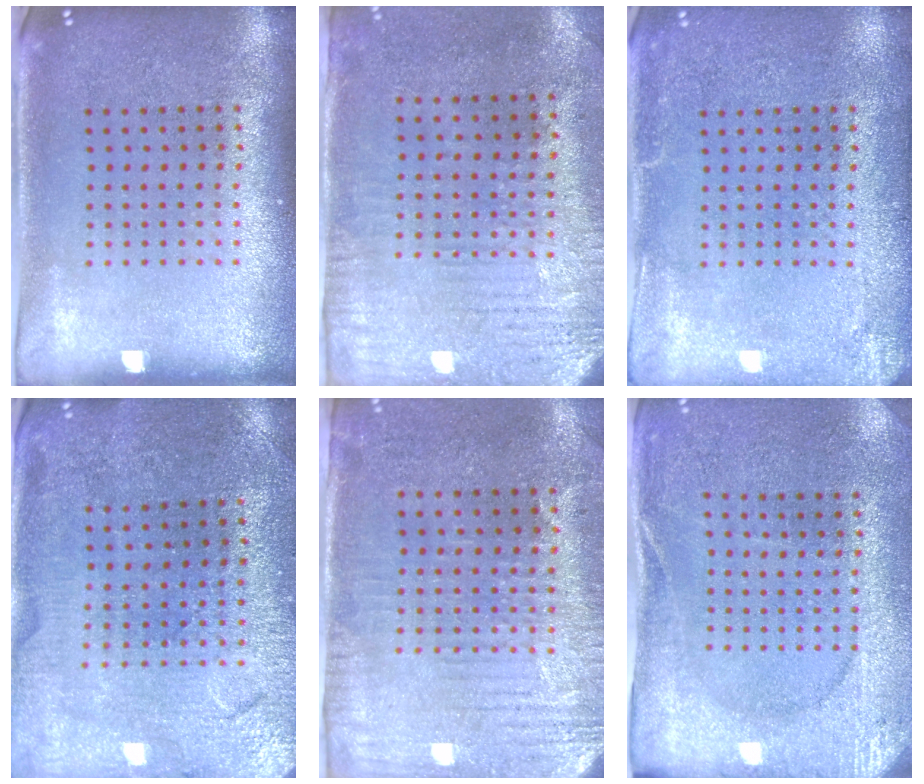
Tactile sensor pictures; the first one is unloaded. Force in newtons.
{"total": 3.0, "press": 2.4, "slide": 1.8}
{"total": 2.3, "press": 2.3, "slide": 0.3}
{"total": 1.3, "press": 1.3, "slide": 0.1}
{"total": 3.0, "press": 2.6, "slide": 1.6}
{"total": 2.6, "press": 2.5, "slide": 0.5}